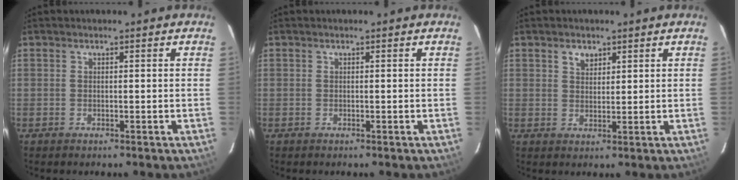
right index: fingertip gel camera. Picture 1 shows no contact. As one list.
[{"total": 0.0}, {"total": 2.7, "force": [1.6, 1.8, 1.2], "torque": [-0.014, 0.007, 0.029]}]